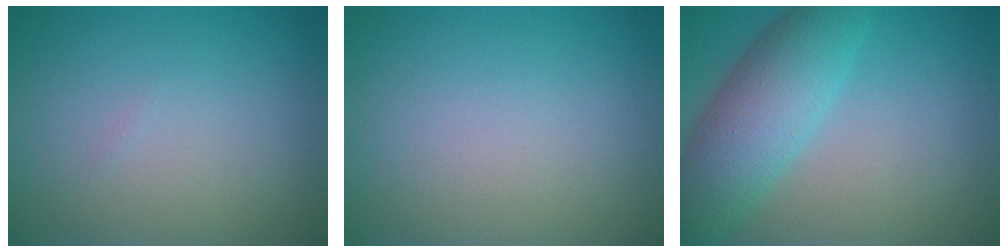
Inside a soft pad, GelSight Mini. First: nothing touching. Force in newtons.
{"total": 0.0}
{"total": 6.9, "press": 6.9, "slide": 0.1}